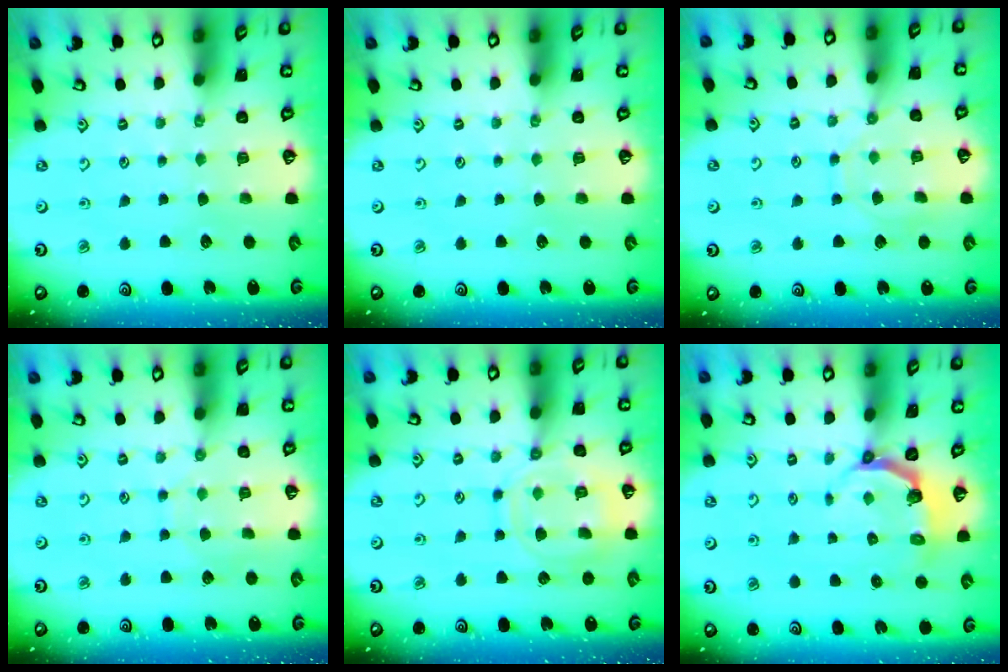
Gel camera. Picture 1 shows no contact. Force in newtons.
{"total": 0.0}
{"total": 9.4, "press": 9.4, "slide": 0.7}
{"total": 7.2, "press": 7.2, "slide": 0.5}
{"total": 11.8, "press": 11.8, "slide": 1.1}
{"total": 4.3, "press": 2.9, "slide": 3.1}